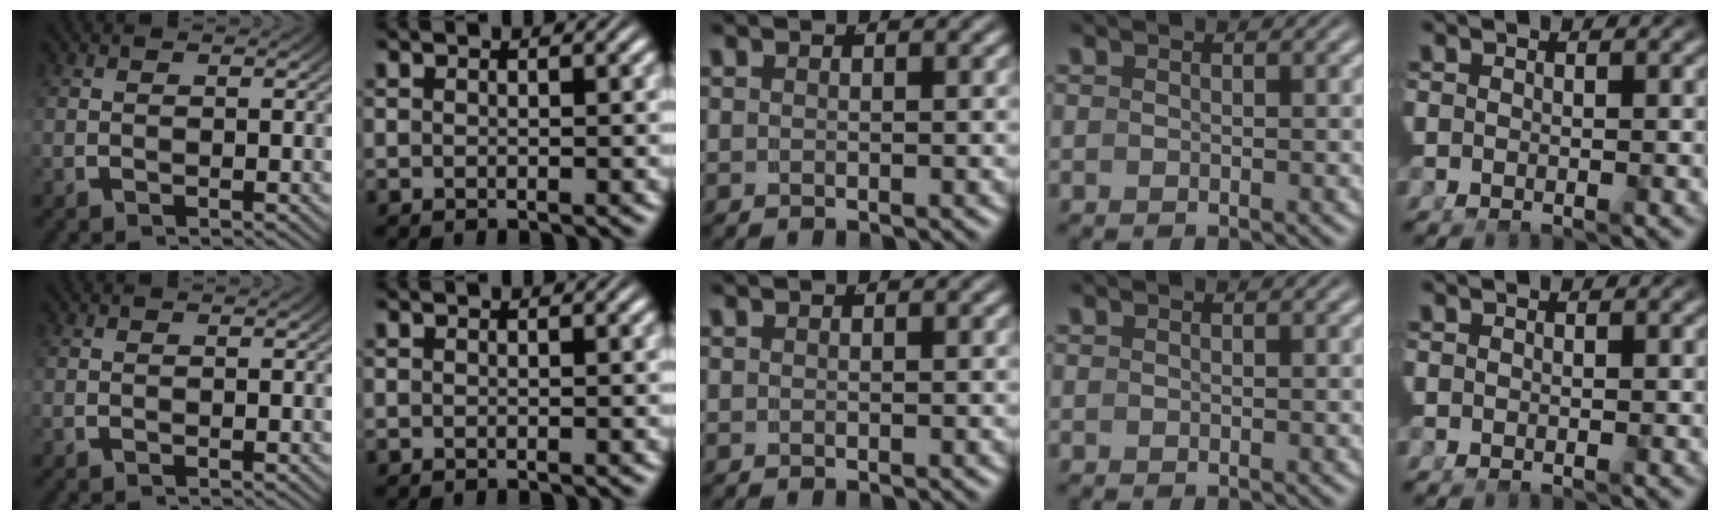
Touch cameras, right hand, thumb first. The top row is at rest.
{}